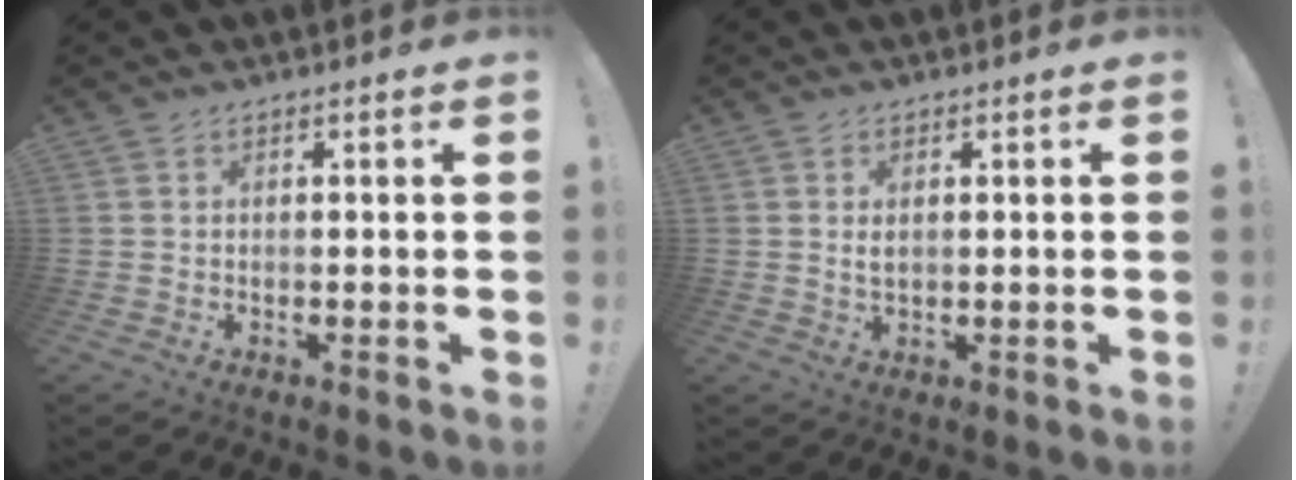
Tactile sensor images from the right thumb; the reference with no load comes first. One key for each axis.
{"total": 1.9, "fx": 0.7, "fy": 0.9, "fz": 1.5, "tx": -0.024, "ty": -0.002, "tz": 0.010}